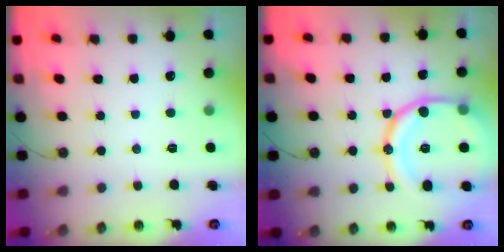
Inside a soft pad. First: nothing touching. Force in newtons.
{"total": 17.9, "press": 17.8, "slide": 2.1}